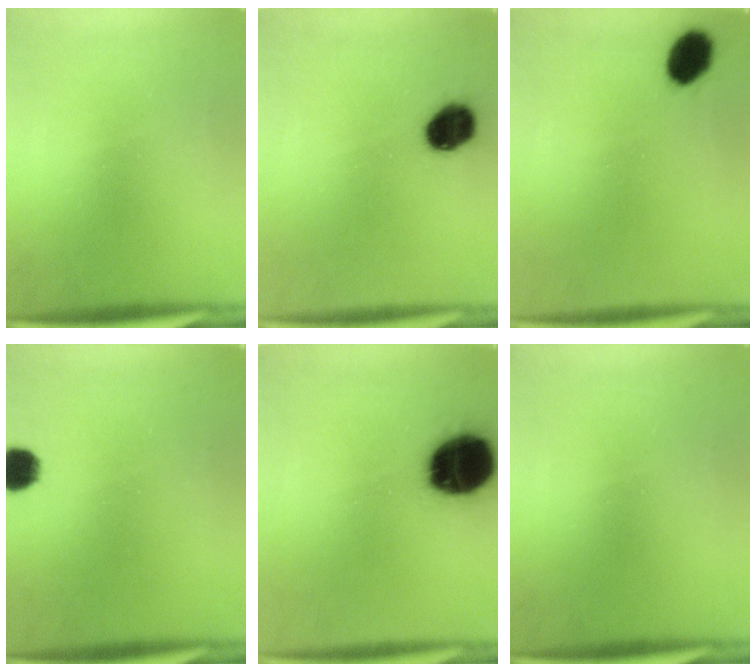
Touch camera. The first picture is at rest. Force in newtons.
{"total": 8.6}
{"total": 6.2}
{"total": 5.0}
{"total": 19.5}
{"total": 0.0}